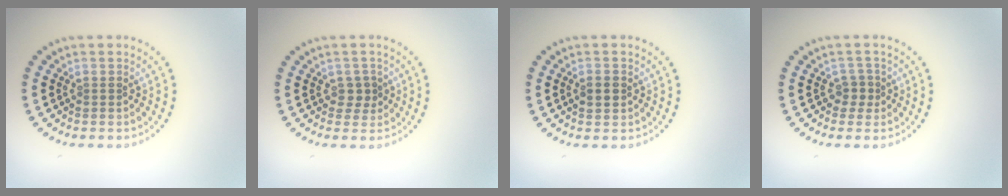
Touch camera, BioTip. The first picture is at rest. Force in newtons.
{"total": 1.5, "press": 1.3, "slide": 0.6}
{"total": 2.1, "press": 2.1, "slide": 0.2}
{"total": 1.3, "press": 1.1, "slide": 0.7}